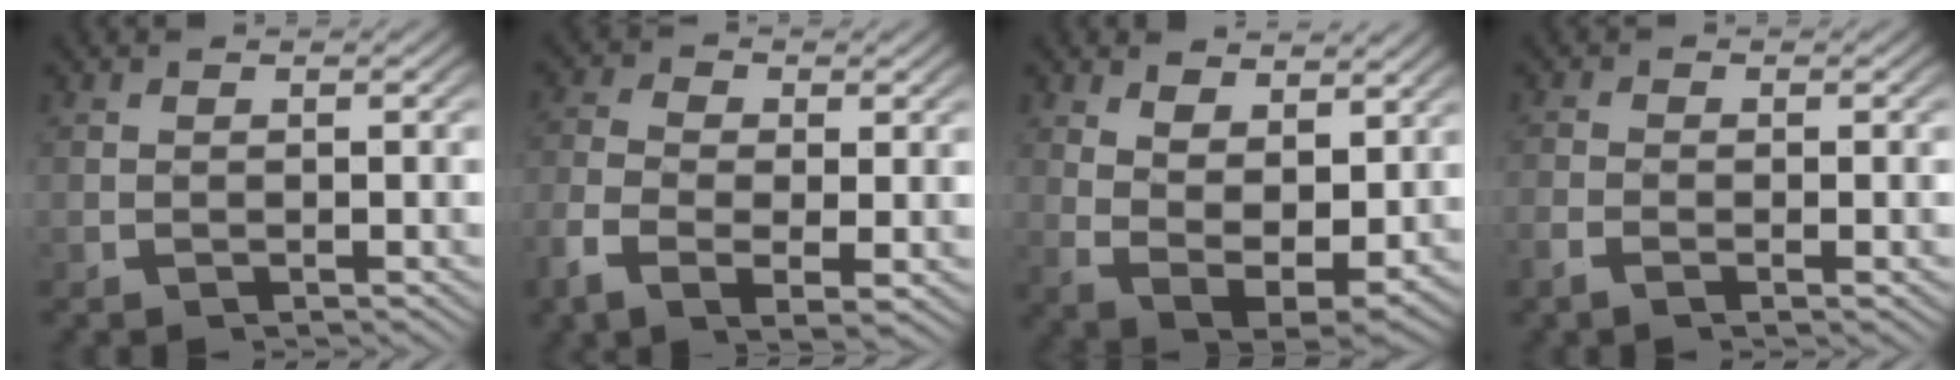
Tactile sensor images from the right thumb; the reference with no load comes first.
{"total": 4.9, "force": [-0.9, 2.7, 3.9], "torque": [-0.094, -0.020, -0.012]}
{"total": 8.0, "force": [-0.1, 5.6, 5.8], "torque": [-0.128, -0.049, 0.019]}
{"total": 1.4, "force": [-0.7, 0.3, 1.1], "torque": [-0.029, -0.004, -0.016]}